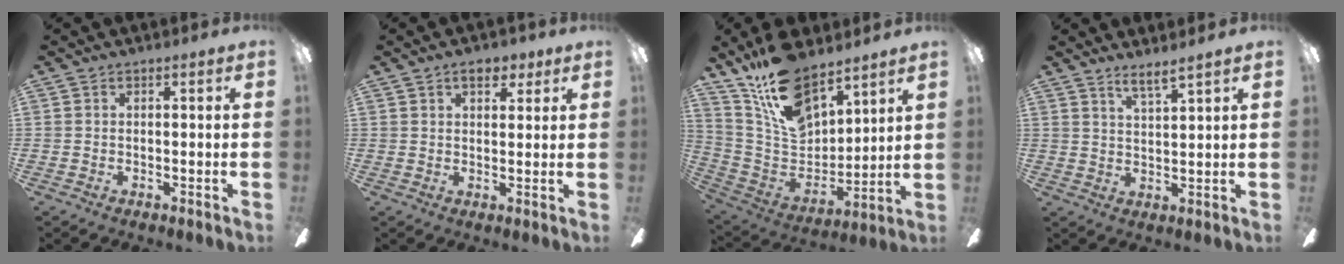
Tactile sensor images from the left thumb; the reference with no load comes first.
{"total": 5.1, "force": [3.3, 2.5, 3.0], "torque": [-0.033, -0.009, 0.053]}
{"total": 17.9, "force": [13.2, 8.3, 8.7], "torque": [-0.174, -0.073, 0.244]}
{"total": 4.0, "force": [3.6, -0.5, 1.5], "torque": [-0.039, -0.022, 0.064]}